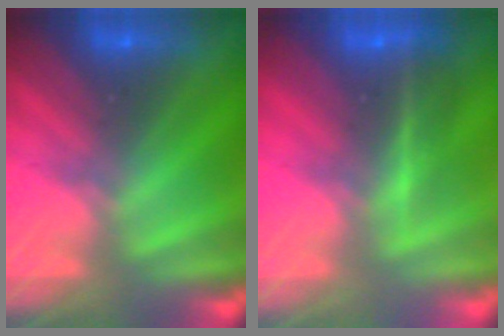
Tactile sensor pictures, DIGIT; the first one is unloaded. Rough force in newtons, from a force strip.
{"total": 1.7}